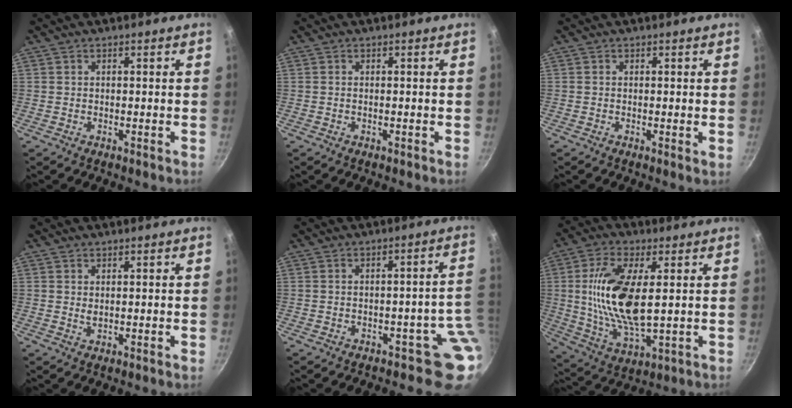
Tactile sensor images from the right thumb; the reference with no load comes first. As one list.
[{"total": 0.0}, {"total": 0.8, "force": [0.0, 0.0, 0.8], "torque": [-0.011, -0.003, -0.003]}, {"total": 1.0, "force": [0.5, 0.4, 0.8], "torque": [-0.014, -0.006, 0.007]}, {"total": 5.8, "force": [-1.7, 3.8, 4.0], "torque": [0.020, 0.032, -0.024]}, {"total": 16.3, "force": [2.3, 6.9, 14.5], "torque": [-0.284, -0.009, 0.045]}]